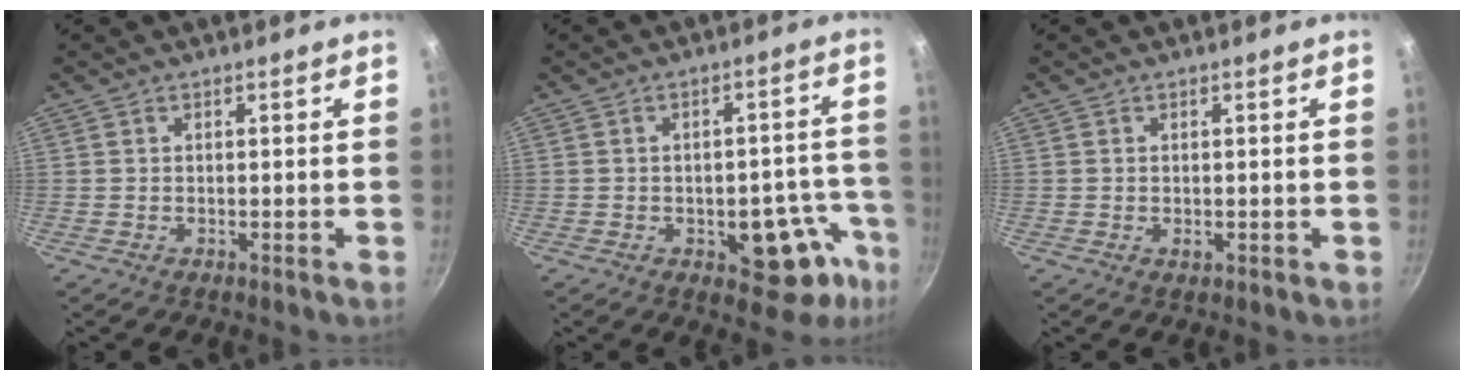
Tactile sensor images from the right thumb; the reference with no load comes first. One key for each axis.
{"total": 12.6, "fx": -5.1, "fy": 7.2, "fz": 9.1, "tx": -0.034, "ty": 0.036, "tz": -0.058}
{"total": 1.0, "fx": -0.1, "fy": 0.7, "fz": 0.8, "tx": -0.011, "ty": -0.001, "tz": -0.002}